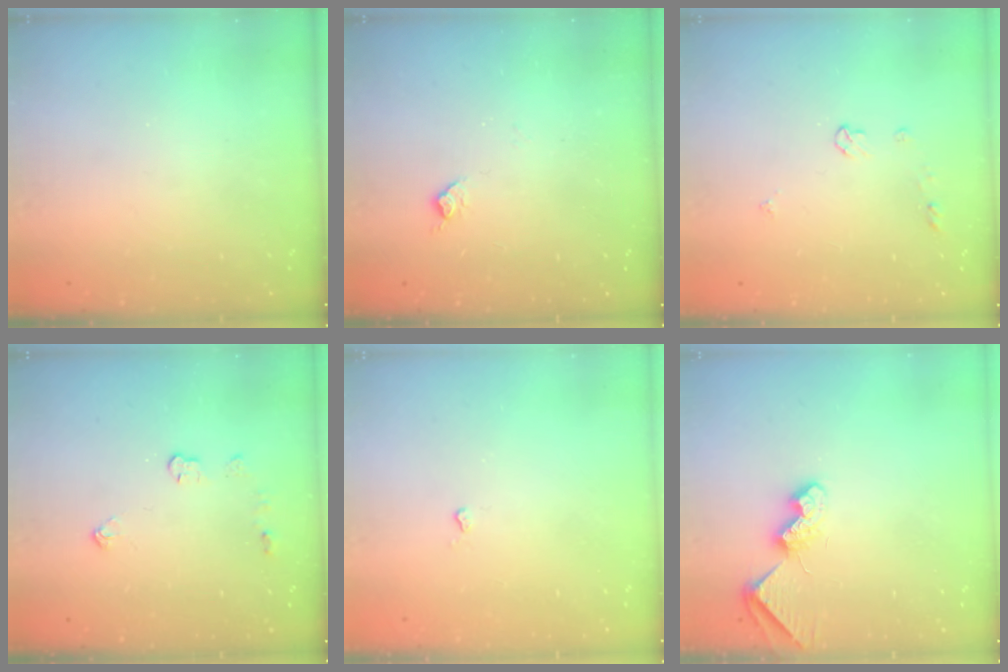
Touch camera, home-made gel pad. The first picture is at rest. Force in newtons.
{"total": 5.3, "press": 5.2, "slide": 0.8}
{"total": 3.9, "press": 3.8, "slide": 0.6}
{"total": 3.6, "press": 3.6, "slide": 0.5}
{"total": 2.4, "press": 2.3, "slide": 0.5}
{"total": 7.7, "press": 7.6, "slide": 0.9}